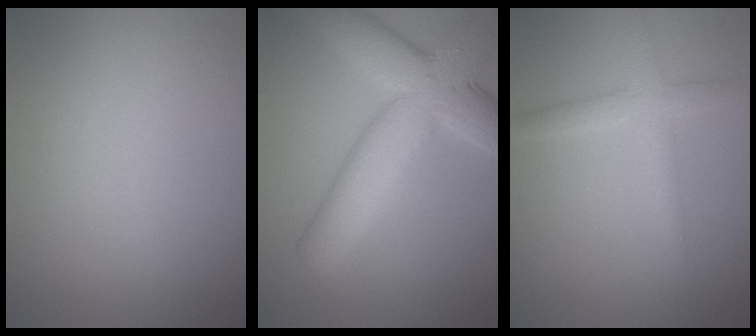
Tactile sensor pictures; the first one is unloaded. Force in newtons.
{"total": 7.9, "press": 7.9, "slide": 0.1}
{"total": 2.4, "press": 2.4, "slide": 0.1}